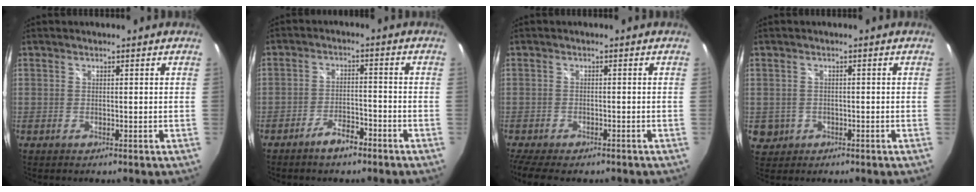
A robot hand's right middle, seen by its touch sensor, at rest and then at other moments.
{"total": 4.9, "force": [-3.8, 1.6, 2.6], "torque": [-0.063, 0.002, -0.062]}
{"total": 7.9, "force": [-6.4, 2.3, 4.0], "torque": [-0.099, -0.034, -0.108]}
{"total": 4.2, "force": [-0.8, 3.9, 1.2], "torque": [-0.036, 0.000, -0.003]}